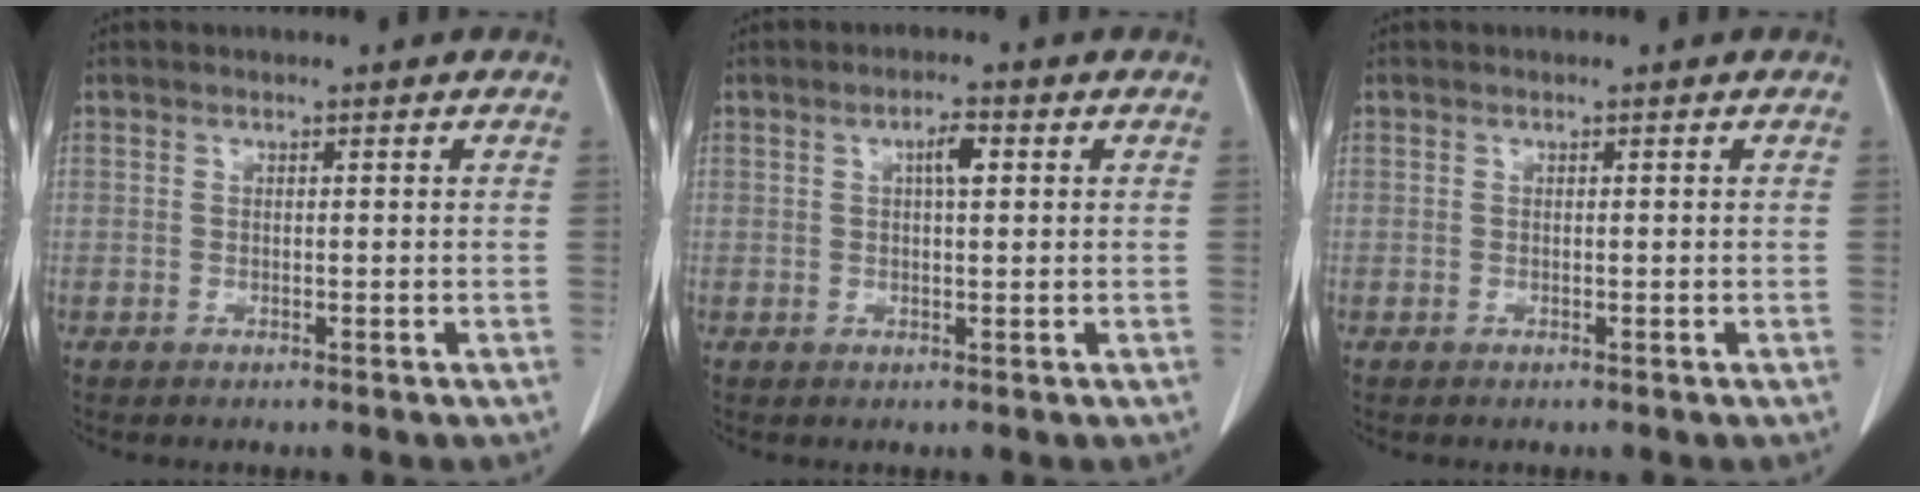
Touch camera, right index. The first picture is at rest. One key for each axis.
{"total": 3.1, "fx": 1.0, "fy": 0.8, "fz": 2.8, "tx": -0.048, "ty": 0.003, "tz": 0.016}
{"total": 0.0}